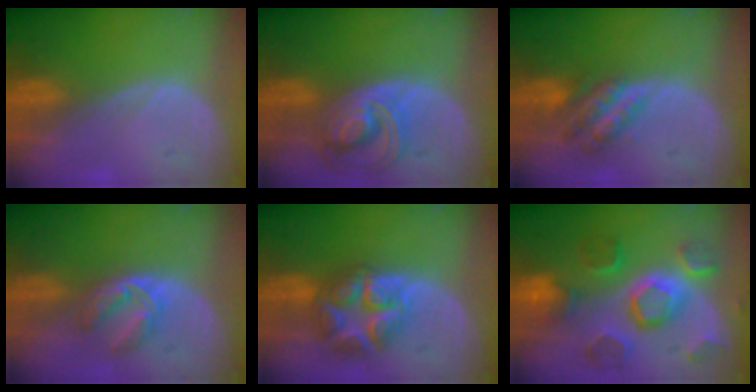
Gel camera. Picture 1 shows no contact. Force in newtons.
{"total": 8.5, "press": 7.4, "slide": 4.3}
{"total": 6.2, "press": 5.4, "slide": 3.0}
{"total": 5.0, "press": 4.8, "slide": 1.5}
{"total": 8.0, "press": 8.0, "slide": 0.5}
{"total": 11.3, "press": 10.0, "slide": 5.3}